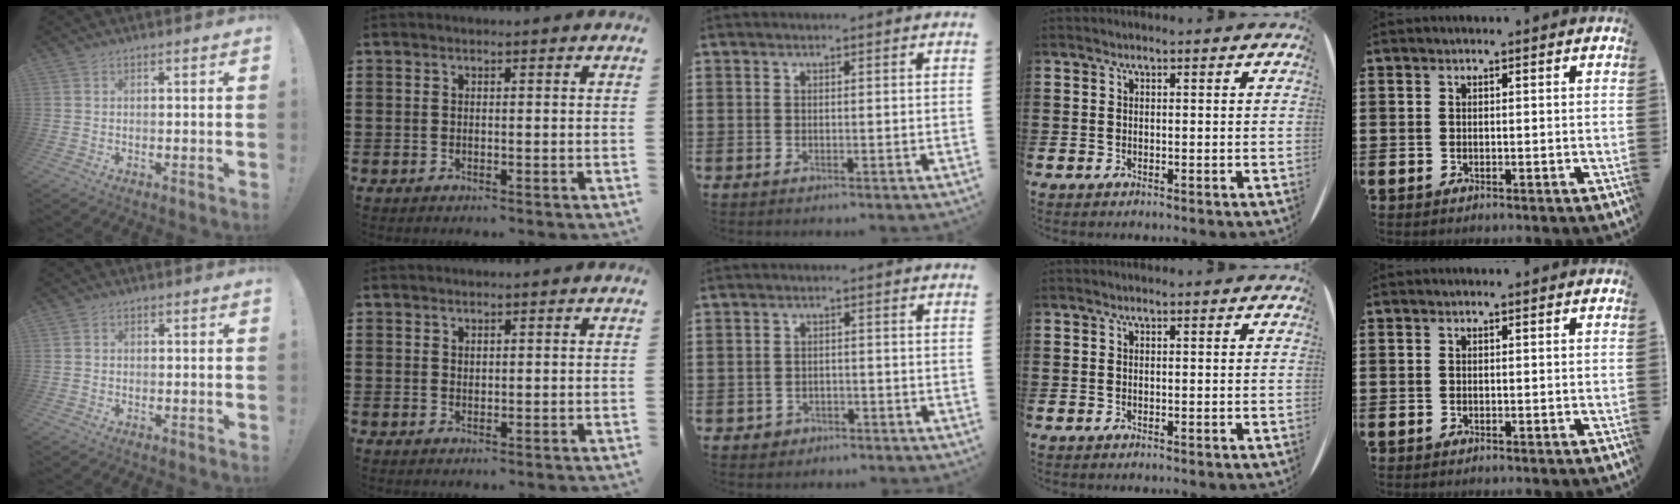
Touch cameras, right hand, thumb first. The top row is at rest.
{"thumb": {"total": 0.8, "force": [-0.3, 0.7, 0.2], "torque": [-0.004, 0.002, -0.005]}, "index": {"total": 0.8, "force": [0.7, 0.5, 0.2], "torque": [-0.005, 0.003, 0.013]}, "middle": {"total": 1.4, "force": [-1.1, 0.8, 0.1], "torque": [-0.006, 0.002, -0.027]}}